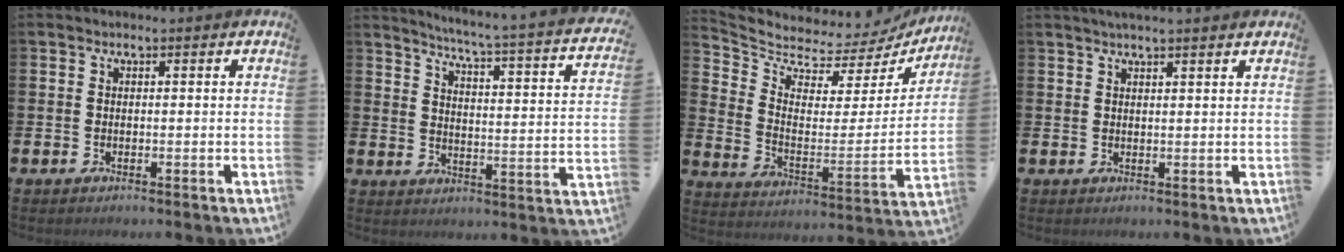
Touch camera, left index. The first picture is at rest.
{"total": 3.9, "force": [3.2, -0.6, 2.1], "torque": [-0.053, -0.043, 0.040]}
{"total": 5.3, "force": [4.7, 2.3, 0.7], "torque": [-0.049, -0.050, 0.074]}
{"total": 2.2, "force": [2.1, -0.2, 0.6], "torque": [-0.013, -0.005, 0.038]}